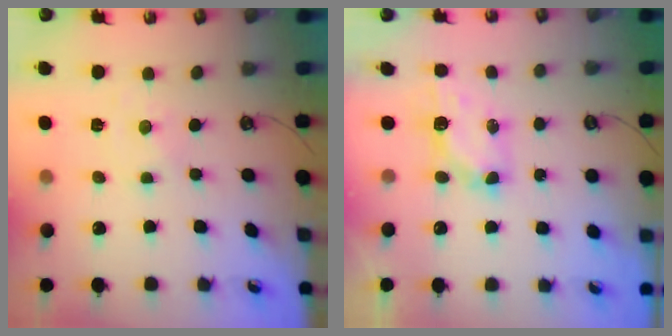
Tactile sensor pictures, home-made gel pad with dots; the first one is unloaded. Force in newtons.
{"total": 5.5, "press": 5.5, "slide": 0.1}